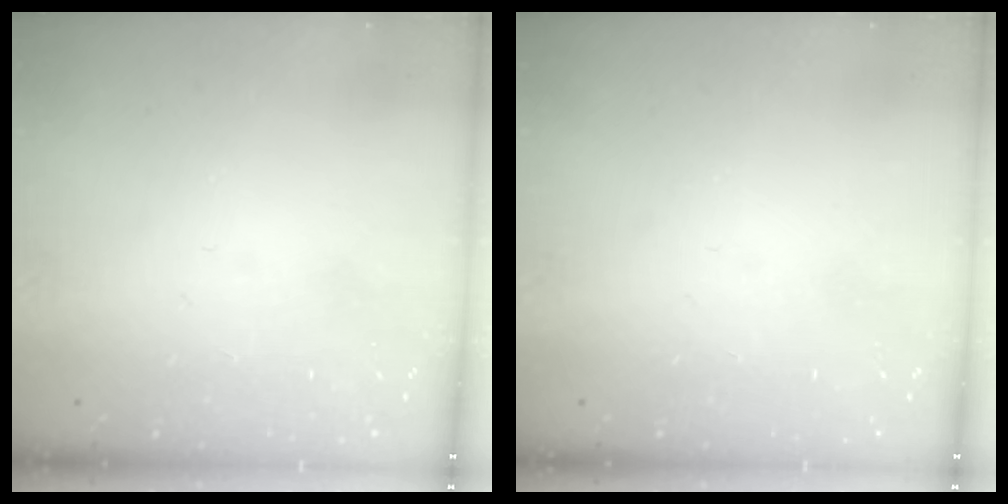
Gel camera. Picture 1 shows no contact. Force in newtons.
{"total": 0.0}